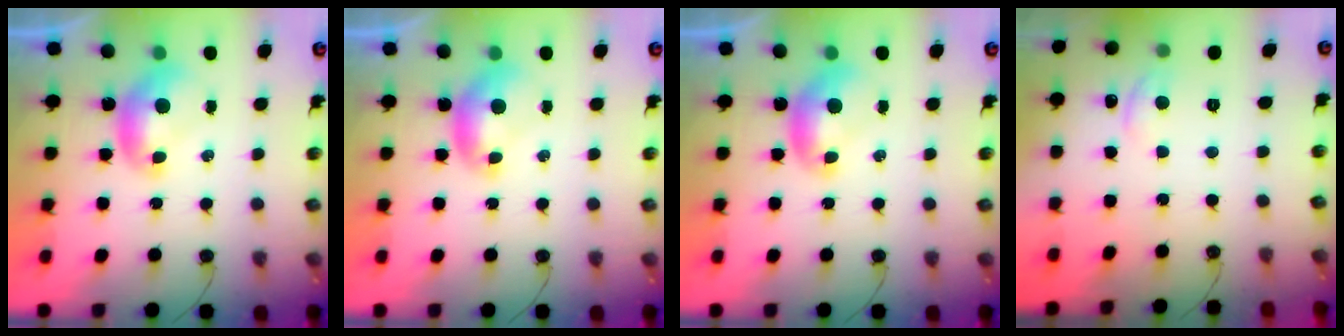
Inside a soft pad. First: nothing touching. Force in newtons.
{"total": 0.0}
{"total": 0.0}
{"total": 1.3, "press": 1.1, "slide": 0.7}